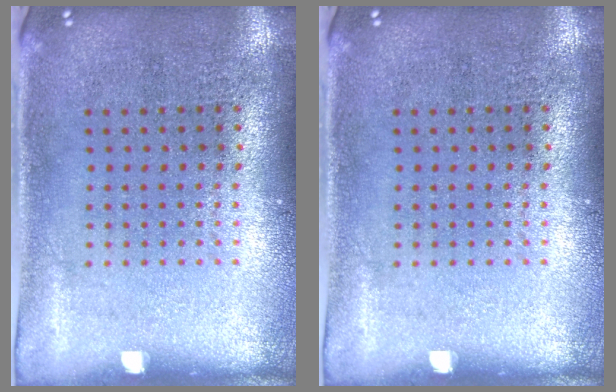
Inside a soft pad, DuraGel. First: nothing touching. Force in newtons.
{"total": 0.0}